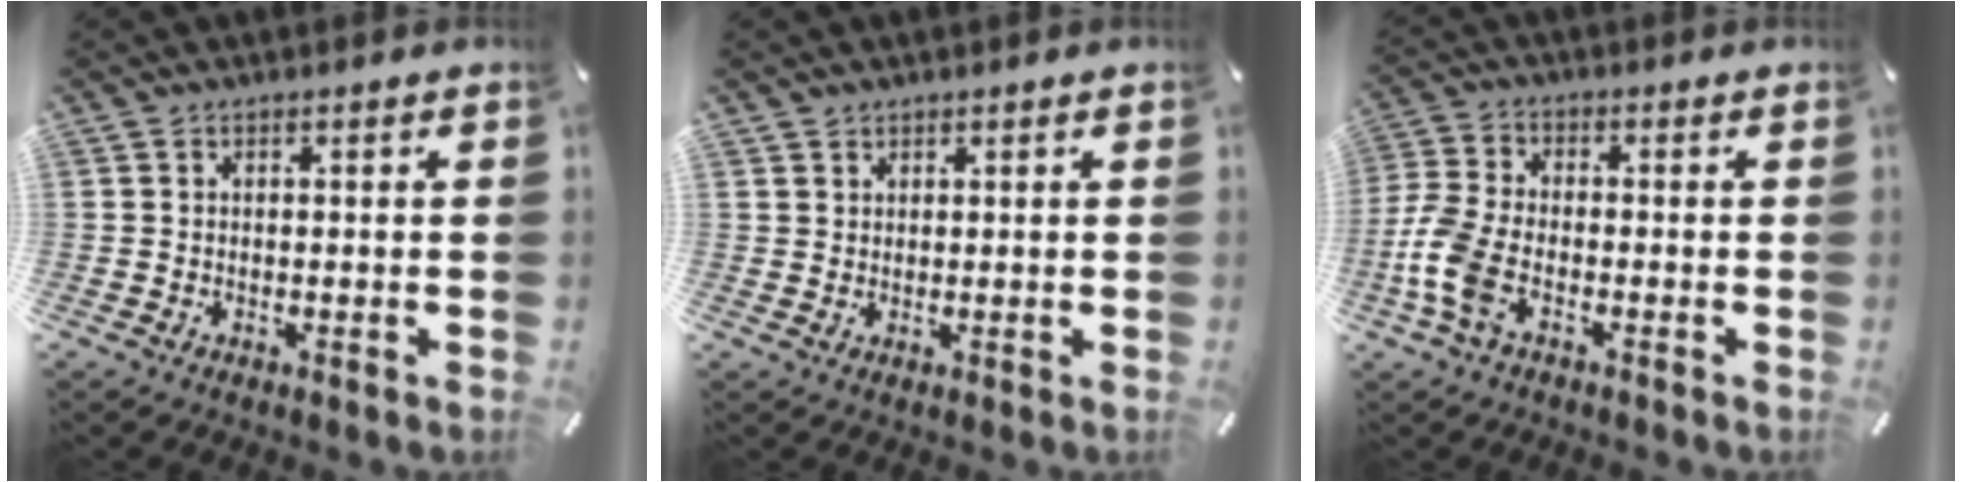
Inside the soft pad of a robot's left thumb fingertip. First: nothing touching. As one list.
[{"total": 1.6, "force": [1.2, 1.1, -0.3], "torque": [0.006, 0.001, 0.023]}, {"total": 8.8, "force": [-3.5, 4.8, 6.5], "torque": [-0.152, -0.001, -0.065]}]